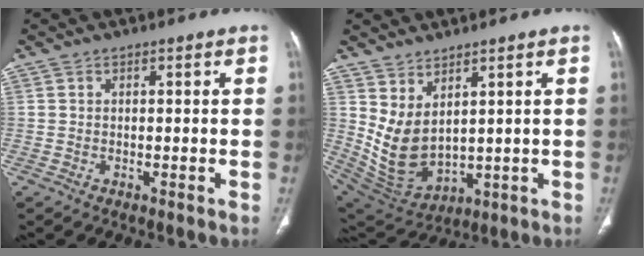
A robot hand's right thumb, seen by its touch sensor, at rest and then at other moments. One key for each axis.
{"total": 9.7, "fx": 3.5, "fy": 5.2, "fz": 7.4, "tx": -0.127, "ty": -0.033, "tz": 0.097}